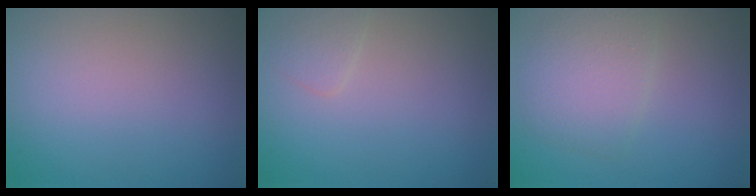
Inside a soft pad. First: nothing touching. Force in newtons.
{"total": 1.2, "press": 1.2, "slide": 0.1}
{"total": 3.4, "press": 3.4, "slide": 0.1}